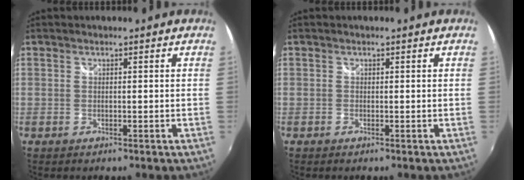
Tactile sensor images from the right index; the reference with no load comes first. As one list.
[{"total": 0.0}]